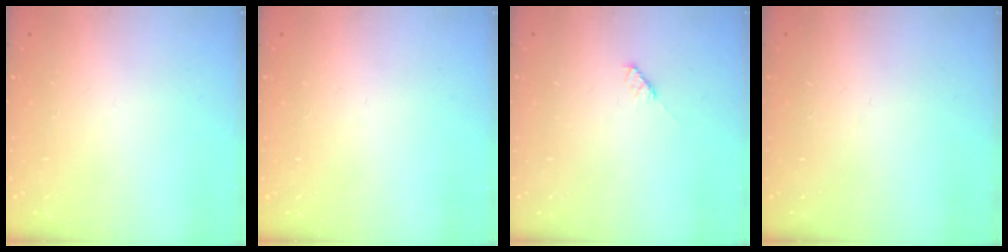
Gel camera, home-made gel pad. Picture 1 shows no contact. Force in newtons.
{"total": 0.0}
{"total": 3.0, "press": 3.0, "slide": 0.2}
{"total": 0.0}